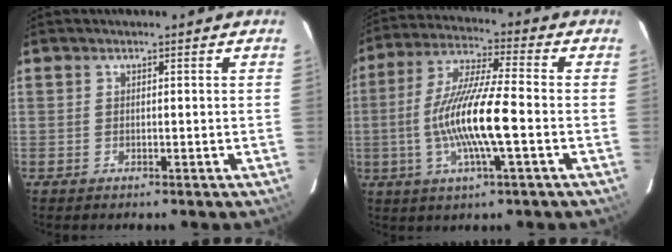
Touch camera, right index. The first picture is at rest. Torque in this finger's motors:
{"motor_torque": [1.94, -0.20, 1.05, 0.21]}